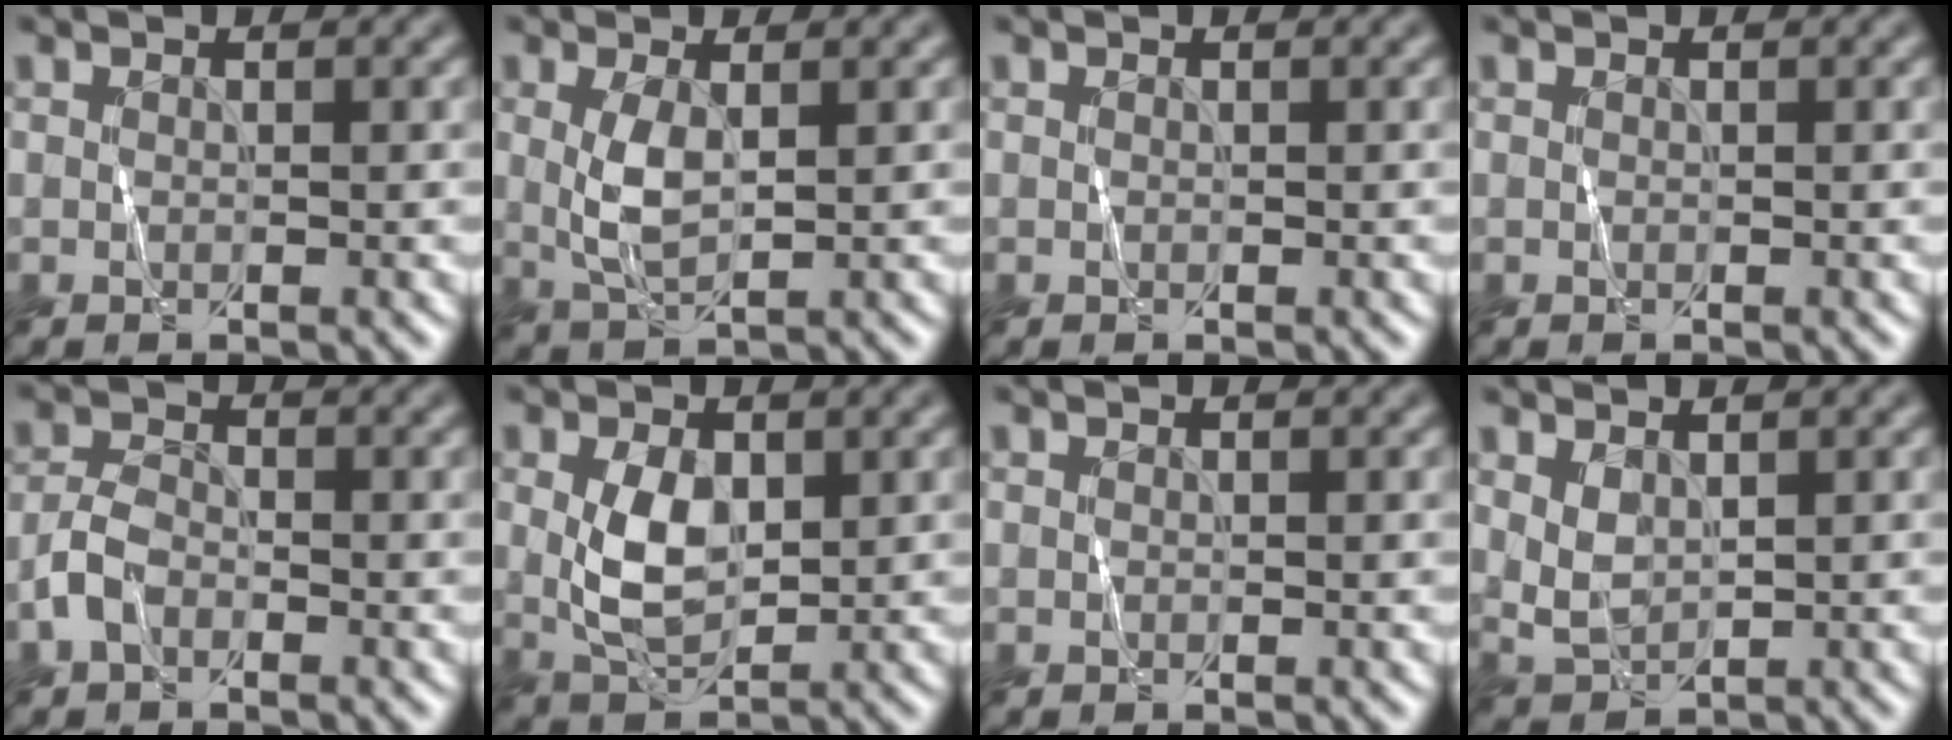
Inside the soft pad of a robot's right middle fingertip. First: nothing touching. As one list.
[{"total": 2.5, "force": [0.6, 0.9, 2.3], "torque": [-0.062, -0.001, 0.015]}, {"total": 0.0}, {"total": 0.0}, {"total": 2.3, "force": [-1.3, 1.3, 1.3], "torque": [-0.029, 0.007, -0.032]}, {"total": 3.7, "force": [0.6, 2.2, 2.9], "torque": [-0.073, 0.001, 0.018]}, {"total": 0.0}, {"total": 1.6, "force": [1.1, 0.8, 0.8], "torque": [-0.029, -0.003, 0.029]}]